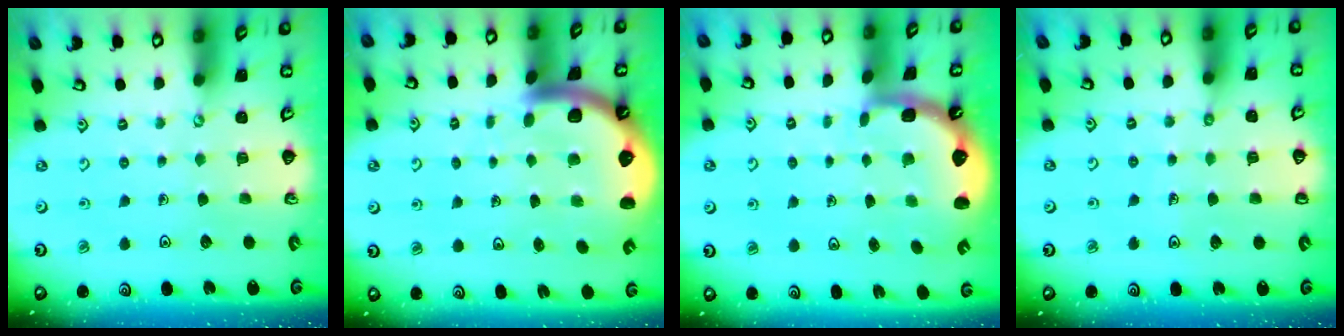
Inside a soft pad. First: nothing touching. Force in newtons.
{"total": 5.9, "press": 5.8, "slide": 0.7}
{"total": 2.6, "press": 1.3, "slide": 2.2}
{"total": 4.4, "press": 4.4, "slide": 0.6}